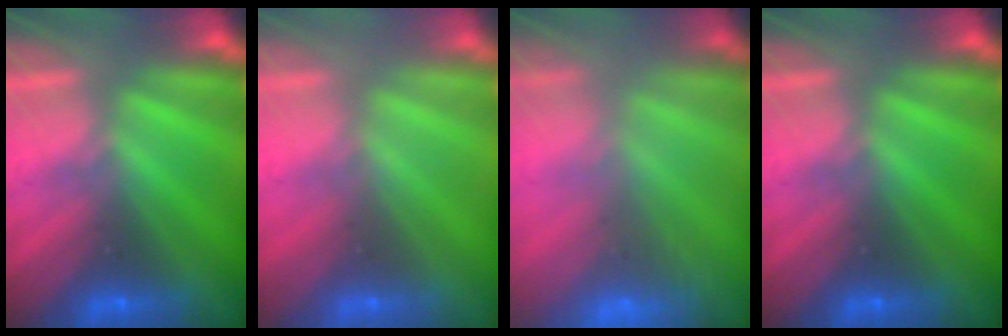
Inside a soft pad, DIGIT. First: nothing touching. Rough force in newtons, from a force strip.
{"total": 3.3}
{"total": 5.8}
{"total": 0.0}